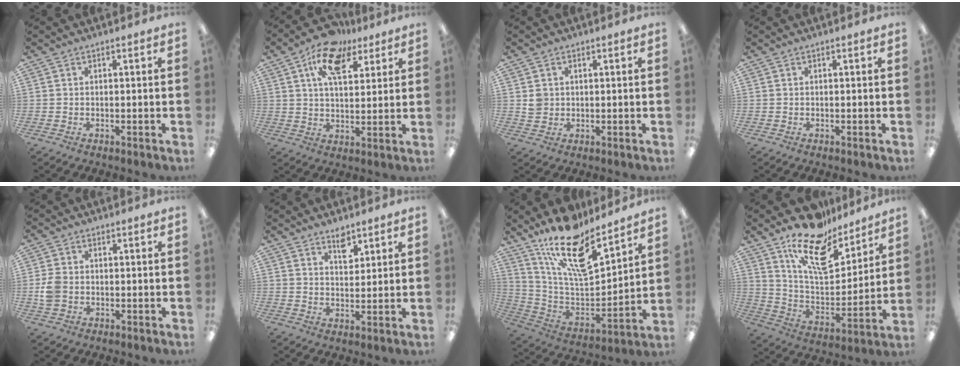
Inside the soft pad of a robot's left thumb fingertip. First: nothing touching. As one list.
[{"total": 12.5, "force": [7.1, 6.3, 8.2], "torque": [-0.133, -0.022, 0.124]}, {"total": 2.9, "force": [0.7, 2.7, 0.7], "torque": [-0.009, 0.001, 0.010]}, {"total": 0.0}, {"total": 5.0, "force": [-0.6, 4.0, 2.9], "torque": [-0.065, 0.006, -0.010]}, {"total": 5.0, "force": [3.7, 2.4, 2.2], "torque": [-0.012, -0.026, 0.061]}, {"total": 19.6, "force": [15.0, 6.4, 10.9], "torque": [-0.192, -0.108, 0.262]}, {"total": 18.1, "force": [13.1, 7.9, 9.7], "torque": [-0.171, -0.082, 0.228]}]